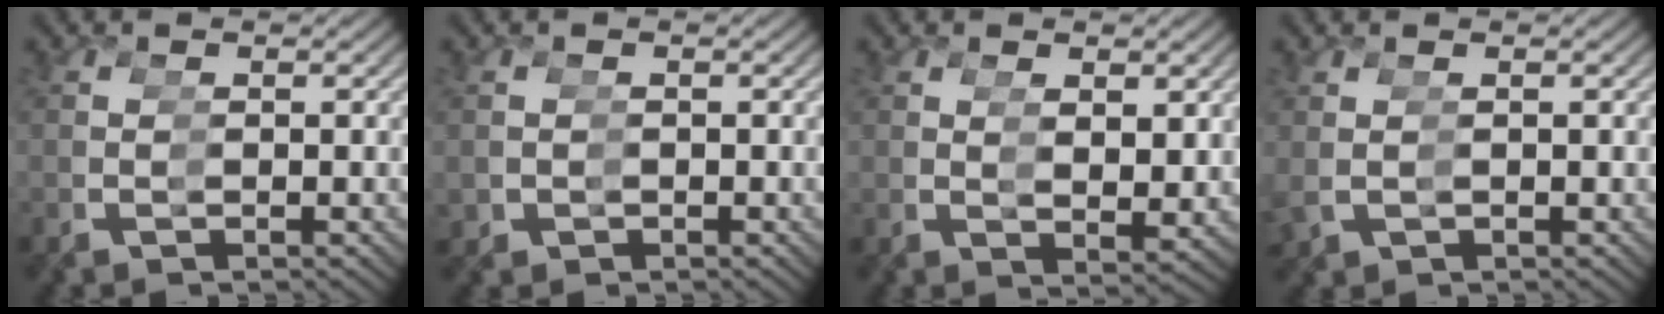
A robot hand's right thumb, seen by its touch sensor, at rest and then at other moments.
{"total": 2.3, "force": [-0.3, 2.2, 0.0], "torque": [-0.012, -0.018, 0.008]}
{"total": 2.0, "force": [1.5, -1.3, 0.2], "torque": [0.019, 0.027, 0.014]}
{"total": 1.4, "force": [0.2, 1.3, 0.3], "torque": [-0.007, -0.005, 0.011]}